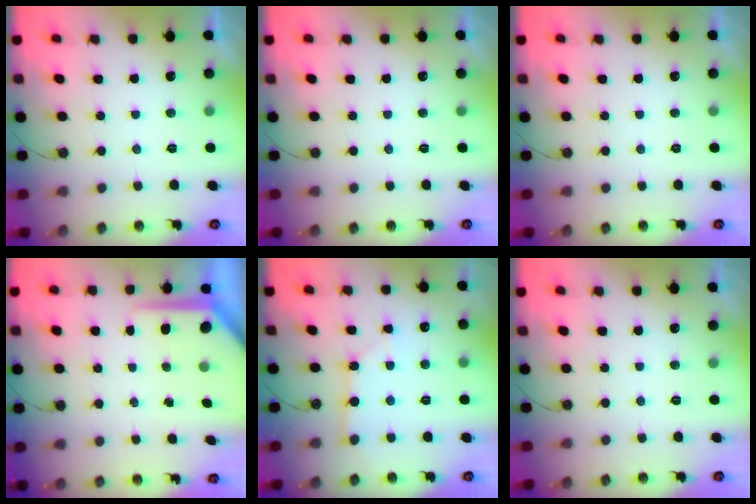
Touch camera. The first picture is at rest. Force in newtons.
{"total": 0.0}
{"total": 0.0}
{"total": 6.4, "press": 6.4, "slide": 0.5}
{"total": 2.7, "press": 2.7, "slide": 0.3}
{"total": 0.0}